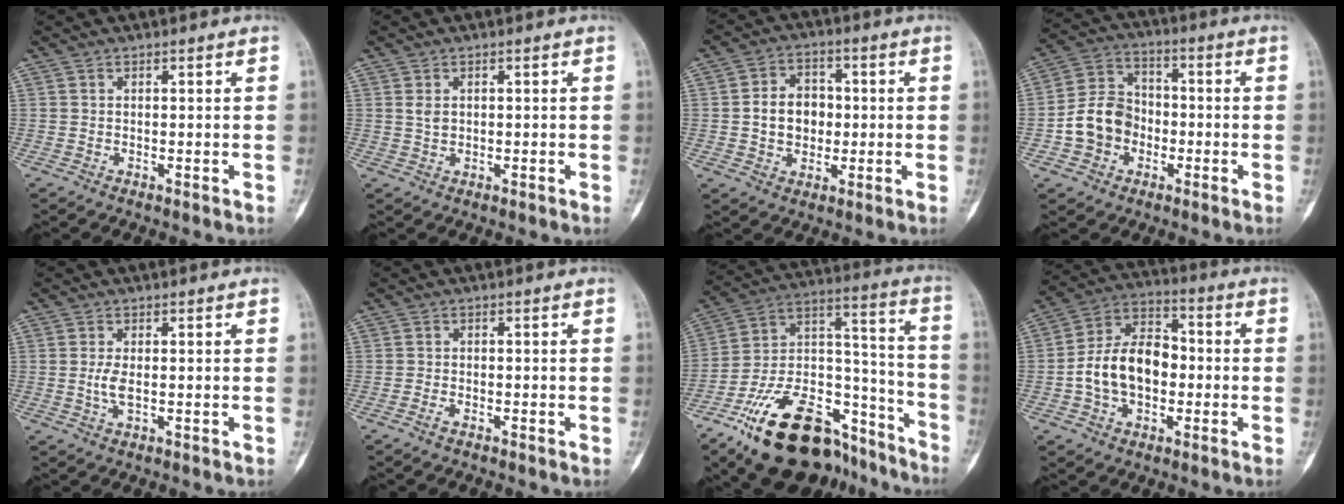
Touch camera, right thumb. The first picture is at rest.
{"total": 1.6, "force": [0.4, 1.1, 1.1], "torque": [-0.011, -0.001, 0.008]}
{"total": 8.6, "force": [-0.1, 6.8, 5.3], "torque": [-0.061, 0.013, -0.005]}
{"total": 10.4, "force": [-2.7, 8.7, 5.0], "torque": [-0.067, 0.038, -0.056]}
{"total": 2.7, "force": [-0.1, 1.0, 2.5], "torque": [-0.060, -0.006, -0.001]}
{"total": 1.3, "force": [-0.9, 0.5, 0.6], "torque": [-0.013, 0.001, -0.020]}
{"total": 28.9, "force": [-19.3, 14.2, 16.2], "torque": [-0.242, 0.105, -0.321]}
{"total": 13.7, "force": [-1.8, 9.4, 9.9], "torque": [-0.153, 0.040, -0.039]}